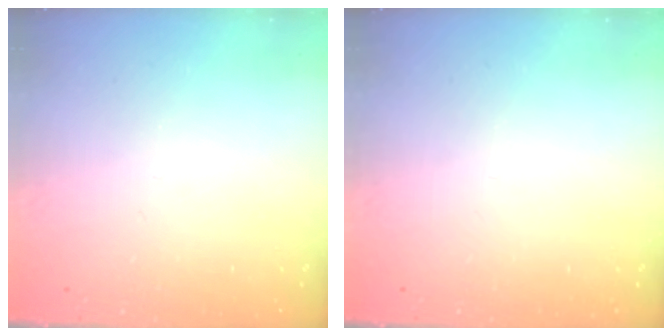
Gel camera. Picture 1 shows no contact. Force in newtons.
{"total": 0.0}